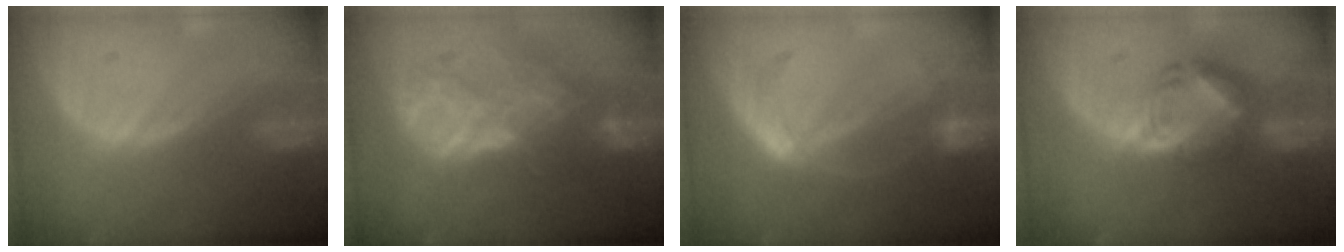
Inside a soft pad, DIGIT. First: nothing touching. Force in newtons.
{"total": 8.7, "press": 7.7, "slide": 4.1}
{"total": 5.4, "press": 5.2, "slide": 1.3}
{"total": 7.3, "press": 6.4, "slide": 3.5}